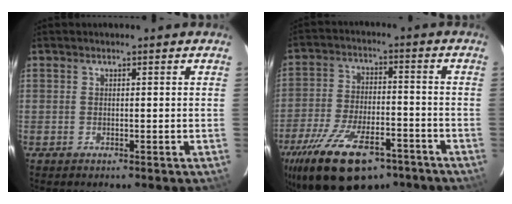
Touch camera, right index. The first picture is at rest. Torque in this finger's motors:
{"motor_torque": [1.80, -0.34, 0.93, 0.21]}